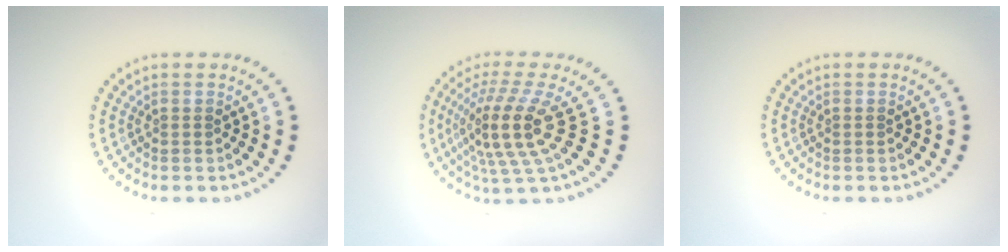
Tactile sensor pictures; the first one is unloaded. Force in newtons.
{"total": 5.3, "press": 3.9, "slide": 3.6}
{"total": 0.0}